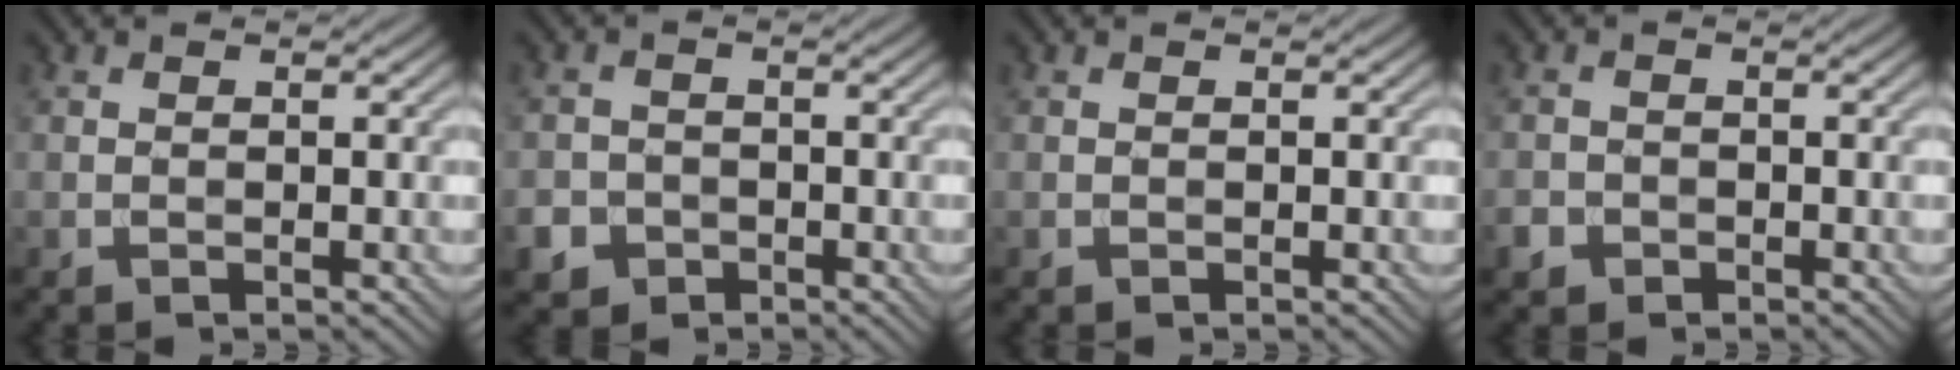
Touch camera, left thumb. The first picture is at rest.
{"total": 3.9, "force": [-2.2, 3.2, 0.9], "torque": [-0.011, -0.007, -0.046]}
{"total": 0.0}
{"total": 1.9, "force": [-1.2, 1.4, 0.6], "torque": [-0.012, -0.005, -0.027]}